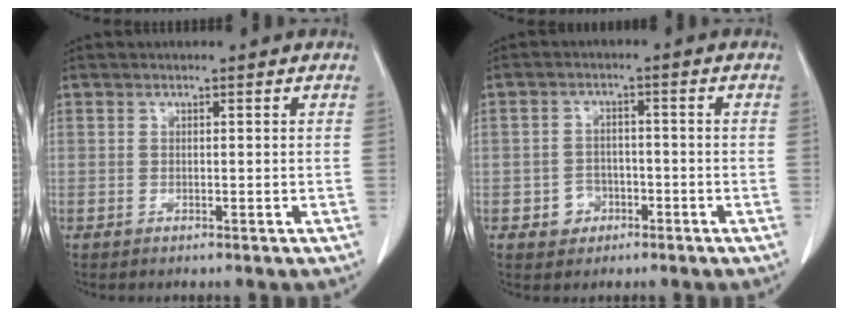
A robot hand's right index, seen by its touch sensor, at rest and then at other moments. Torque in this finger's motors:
{"motor_torque": [0.17, -0.13, -0.03, -0.03]}